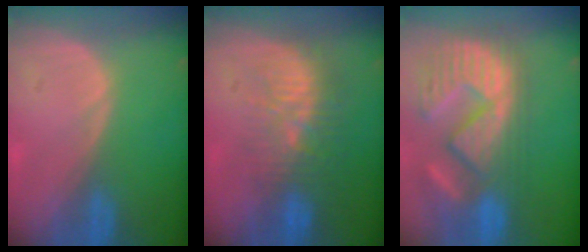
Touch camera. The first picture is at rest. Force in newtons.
{"total": 9.3, "press": 8.6, "slide": 3.6}
{"total": 13.8, "press": 12.2, "slide": 6.4}